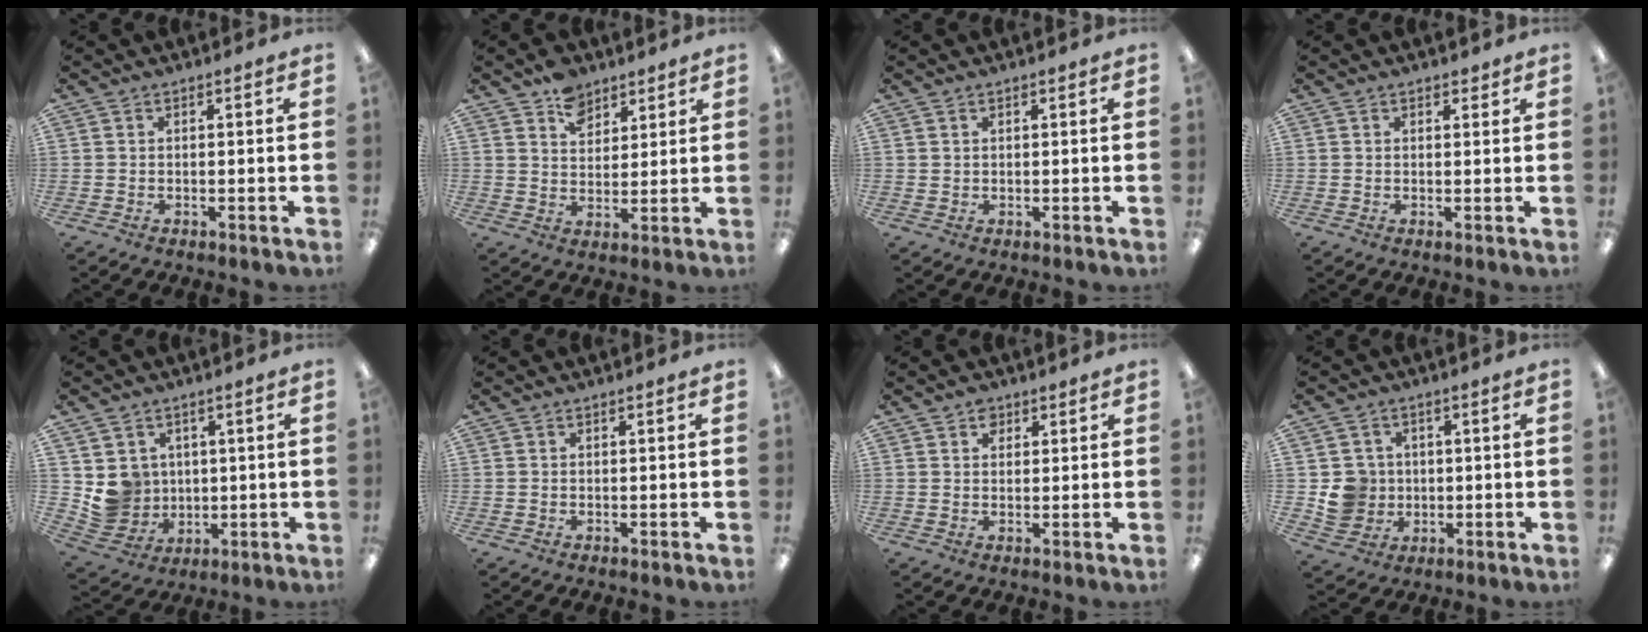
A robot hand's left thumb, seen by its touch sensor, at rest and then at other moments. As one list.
[{"total": 7.3, "force": [5.2, 4.5, 2.3], "torque": [-0.033, -0.021, 0.094]}, {"total": 0.7, "force": [0.5, 0.5, 0.0], "torque": [0.000, 0.002, 0.010]}, {"total": 1.3, "force": [1.0, 0.8, 0.3], "torque": [0.001, -0.002, 0.016]}, {"total": 7.8, "force": [2.1, 7.5, 0.6], "torque": [-0.018, -0.010, 0.054]}, {"total": 0.0}, {"total": 2.7, "force": [1.7, 1.9, 1.0], "torque": [-0.006, -0.004, 0.028]}, {"total": 7.6, "force": [0.1, 7.4, 1.5], "torque": [-0.029, 0.008, 0.011]}]